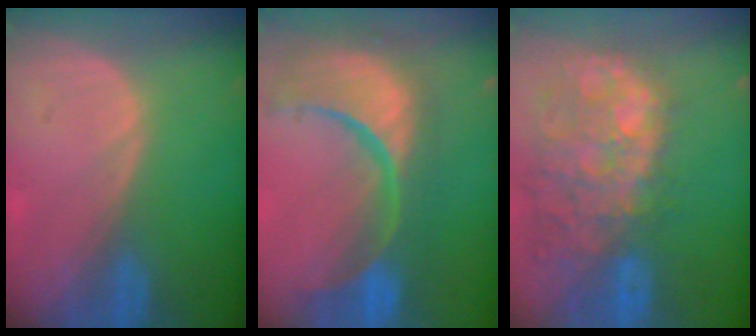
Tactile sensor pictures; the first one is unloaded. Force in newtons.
{"total": 15.3, "press": 12.1, "slide": 9.4}
{"total": 14.0, "press": 11.6, "slide": 7.9}